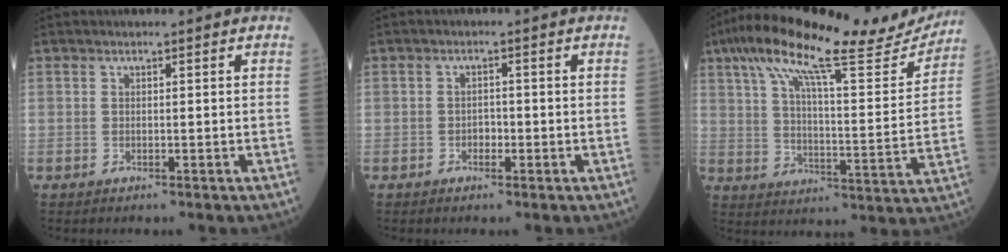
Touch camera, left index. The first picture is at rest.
{"total": 1.6, "force": [-0.9, 1.0, 0.8], "torque": [-0.008, 0.002, -0.016]}
{"total": 22.2, "force": [18.6, 2.5, 11.9], "torque": [-0.203, 0.005, 0.264]}